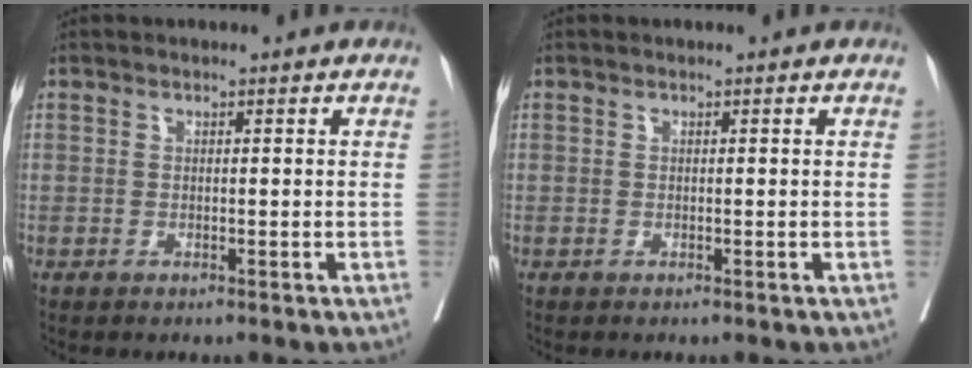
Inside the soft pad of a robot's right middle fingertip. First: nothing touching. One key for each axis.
{"total": 0.0}